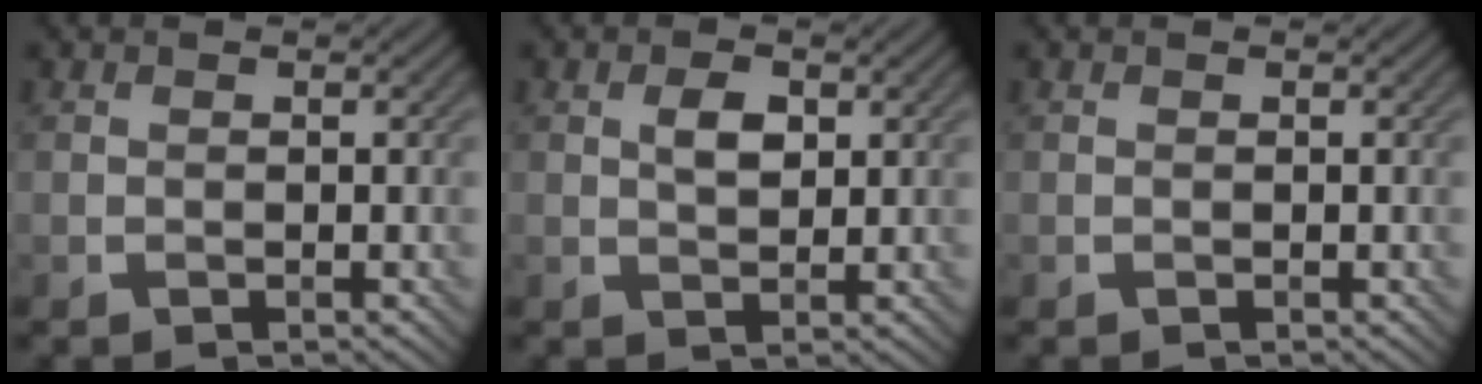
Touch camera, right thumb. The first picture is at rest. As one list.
[{"total": 2.7, "force": [0.8, 1.5, 2.1], "torque": [-0.040, -0.001, 0.014]}, {"total": 0.0}]